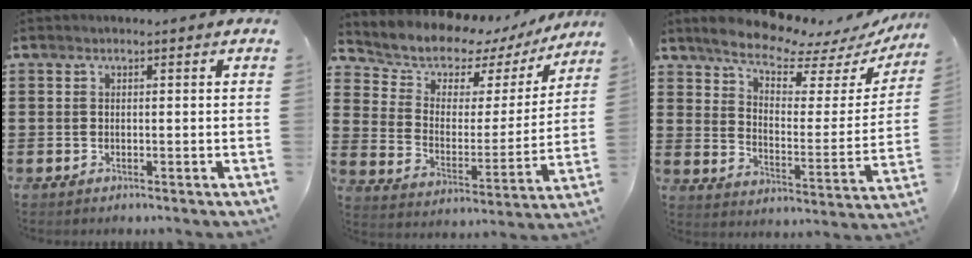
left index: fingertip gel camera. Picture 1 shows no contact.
{"total": 6.4, "force": [5.7, 2.7, 0.4], "torque": [-0.046, -0.050, 0.095]}
{"total": 8.4, "force": [7.5, 1.9, 3.2], "torque": [-0.084, -0.049, 0.132]}